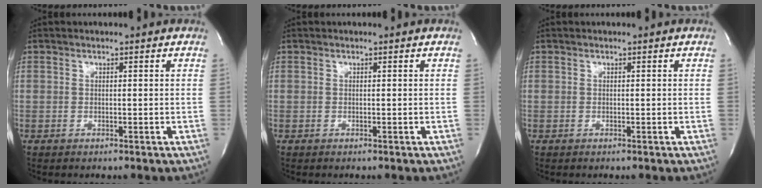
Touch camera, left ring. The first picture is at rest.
{"total": 0.0}
{"total": 0.0}